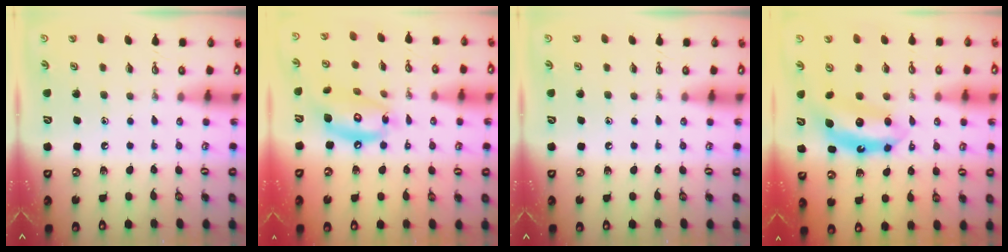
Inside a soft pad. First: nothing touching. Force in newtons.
{"total": 14.0, "press": 13.9, "slide": 1.5}
{"total": 0.0}
{"total": 7.0, "press": 7.0, "slide": 0.5}